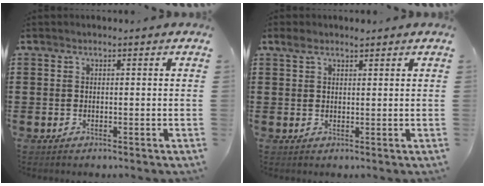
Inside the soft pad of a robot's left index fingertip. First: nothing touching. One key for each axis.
{"total": 2.1, "fx": 1.6, "fy": 0.9, "fz": 1.1, "tx": -0.025, "ty": 0.005, "tz": 0.031}